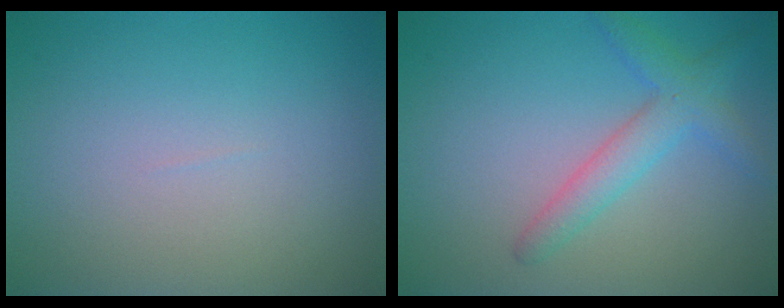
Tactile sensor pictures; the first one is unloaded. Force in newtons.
{"total": 3.2, "press": 3.2, "slide": 0.1}